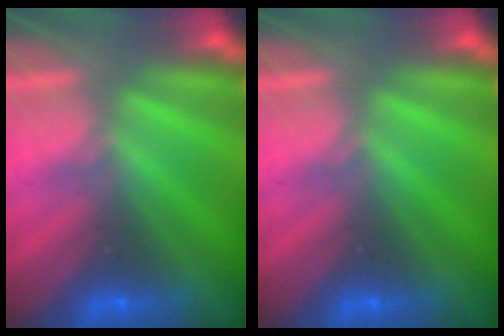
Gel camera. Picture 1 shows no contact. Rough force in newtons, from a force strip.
{"total": 0.0}